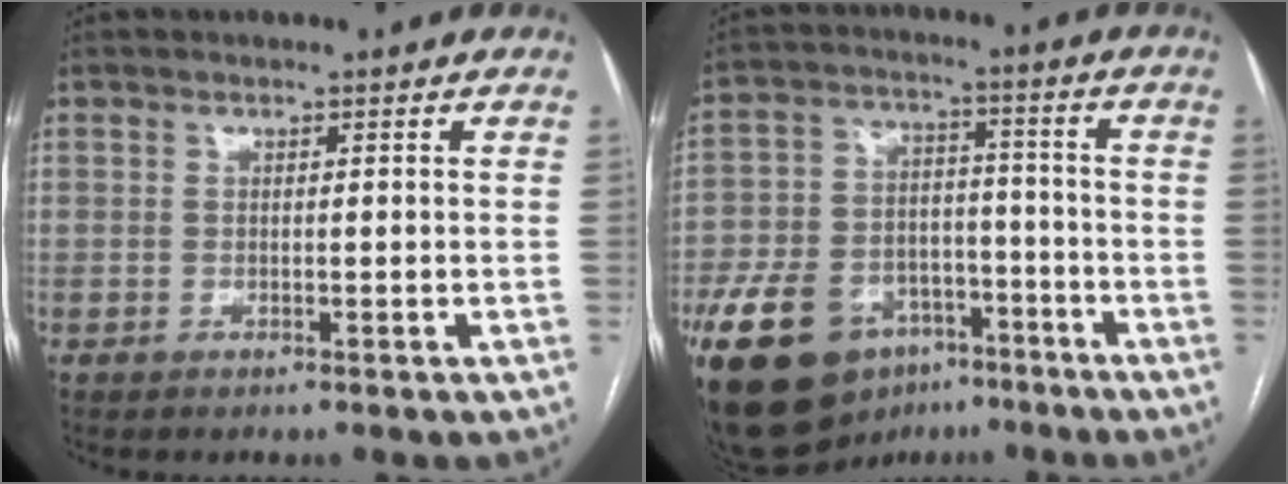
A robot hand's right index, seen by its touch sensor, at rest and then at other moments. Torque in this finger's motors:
{"motor_torque": [0.07, -0.25, -0.44, -0.21]}